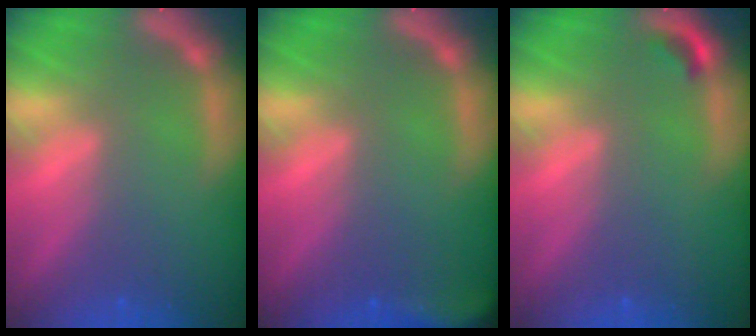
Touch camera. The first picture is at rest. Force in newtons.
{"total": 5.0}
{"total": 0.9}